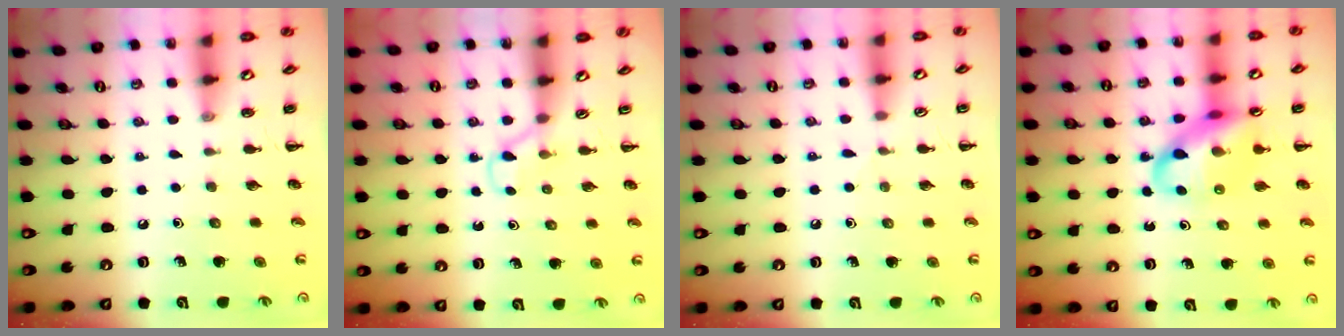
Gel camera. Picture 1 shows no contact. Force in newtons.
{"total": 3.2, "press": 3.0, "slide": 1.2}
{"total": 3.5, "press": 3.3, "slide": 1.4}
{"total": 14.3, "press": 13.8, "slide": 3.7}